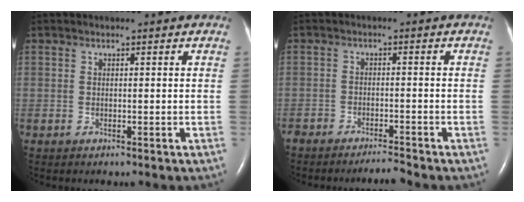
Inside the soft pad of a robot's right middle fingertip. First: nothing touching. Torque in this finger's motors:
{"motor_torque": [-0.07, -0.02, -0.02, 0.00]}